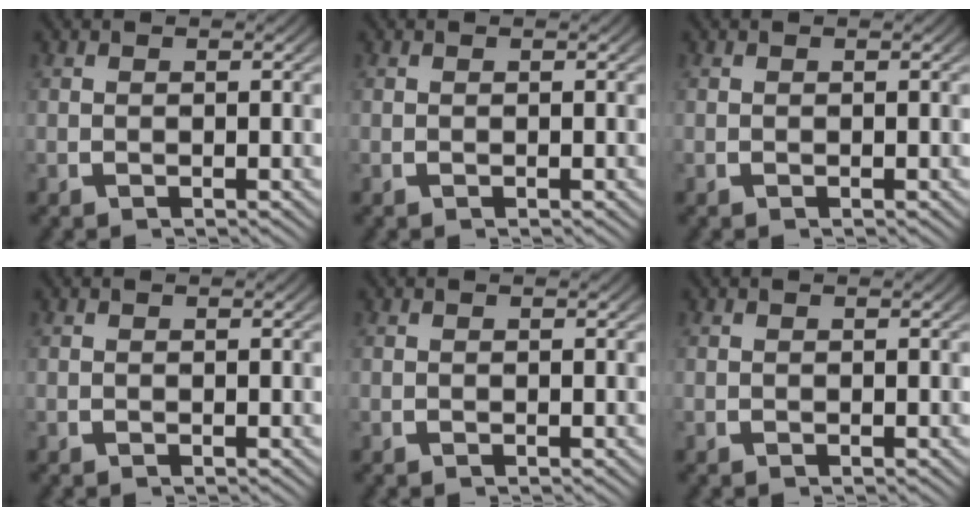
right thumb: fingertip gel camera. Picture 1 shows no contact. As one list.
[{"total": 0.0}, {"total": 0.0}, {"total": 0.0}, {"total": 0.0}, {"total": 0.0}]